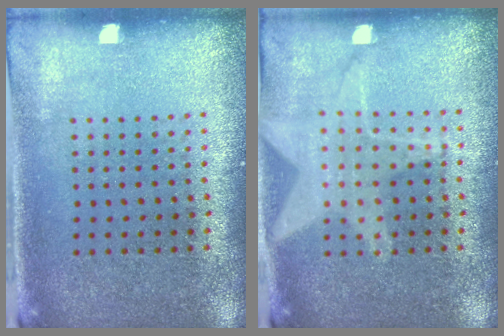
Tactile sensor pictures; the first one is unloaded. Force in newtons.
{"total": 1.3, "press": 1.3, "slide": 0.3}